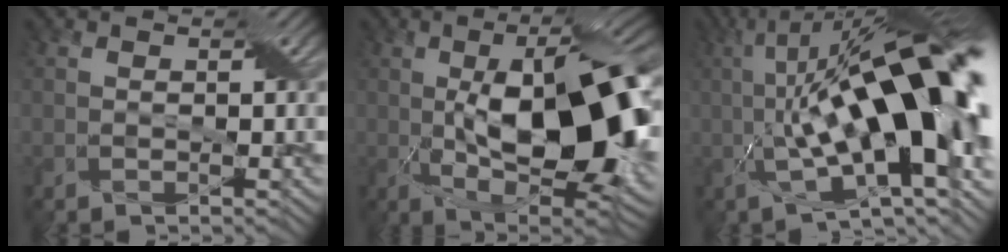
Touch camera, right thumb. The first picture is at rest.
{"total": 17.9, "force": [-0.3, 7.4, 16.3], "torque": [-0.246, 0.009, -0.009]}
{"total": 20.7, "force": [0.1, 6.5, 19.6], "torque": [-0.295, 0.030, -0.010]}